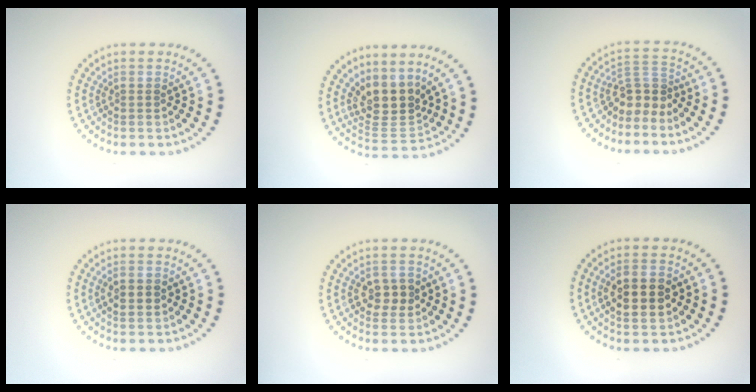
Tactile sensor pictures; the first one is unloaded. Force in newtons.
{"total": 3.8, "press": 3.0, "slide": 2.4}
{"total": 2.8, "press": 1.9, "slide": 2.1}
{"total": 2.2, "press": 2.2, "slide": 0.1}
{"total": 2.4, "press": 2.4, "slide": 0.3}
{"total": 3.8, "press": 3.8, "slide": 0.3}